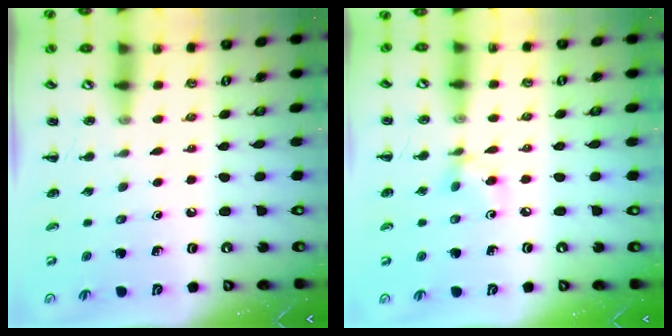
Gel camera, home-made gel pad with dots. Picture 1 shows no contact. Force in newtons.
{"total": 4.2, "press": 4.1, "slide": 0.9}